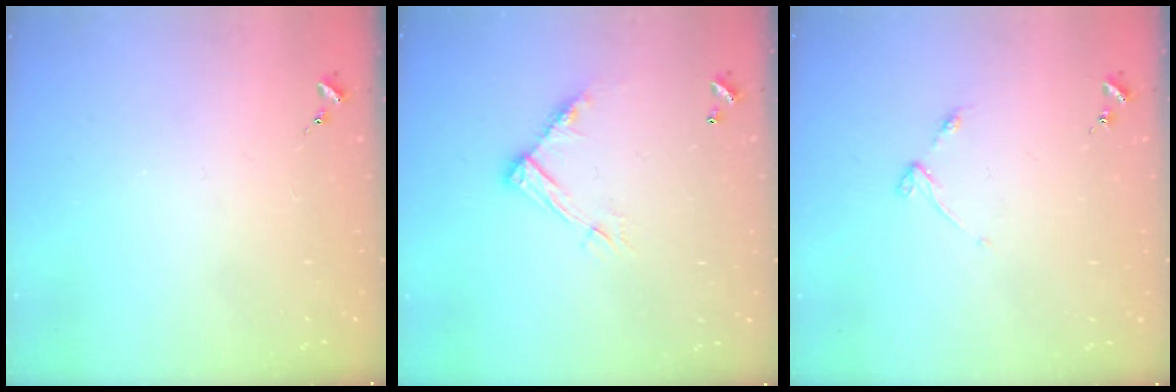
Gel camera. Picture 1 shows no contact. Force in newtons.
{"total": 10.9, "press": 10.9, "slide": 0.4}
{"total": 2.9, "press": 2.8, "slide": 0.4}